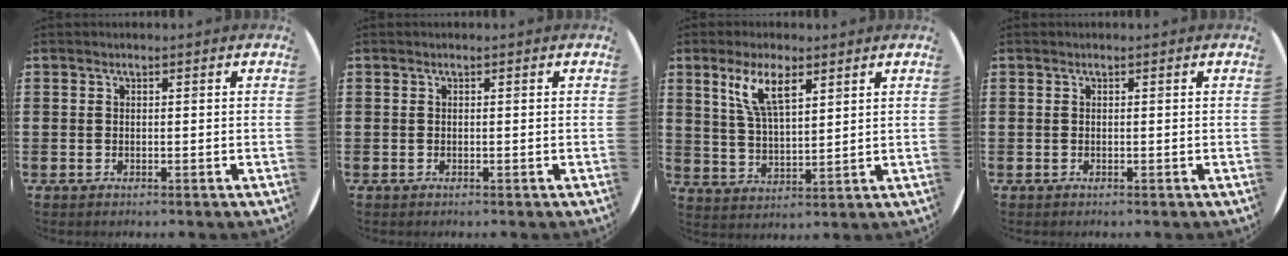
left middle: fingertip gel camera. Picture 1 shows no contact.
{"total": 0.0}
{"total": 7.1, "force": [4.4, 2.3, 5.1], "torque": [-0.113, 0.003, 0.077]}
{"total": 0.0}